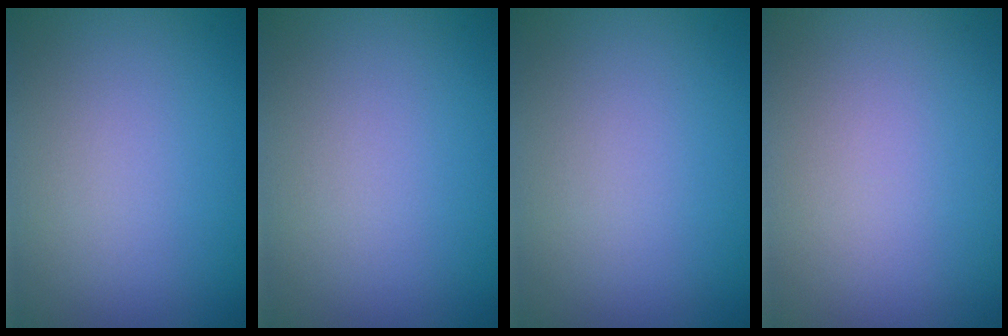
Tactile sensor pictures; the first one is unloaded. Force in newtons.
{"total": 0.0}
{"total": 0.0}
{"total": 0.0}